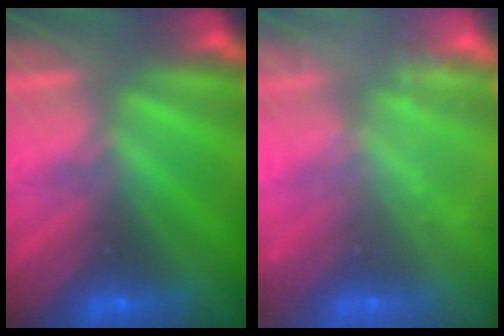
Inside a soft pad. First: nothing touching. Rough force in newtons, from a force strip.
{"total": 2.4}